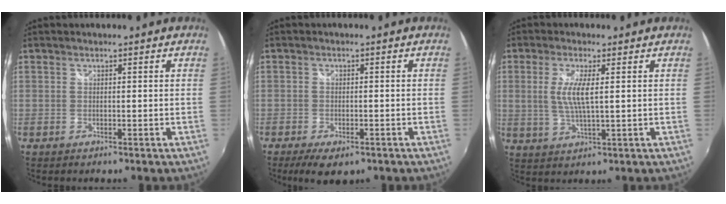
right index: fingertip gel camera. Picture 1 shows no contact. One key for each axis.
{"total": 6.4, "fx": -4.1, "fy": 2.9, "fz": 3.9, "tx": -0.092, "ty": -0.023, "tz": -0.068}
{"total": 5.8, "fx": 0.9, "fy": 1.0, "fz": 5.7, "tx": -0.116, "ty": -0.005, "tz": 0.018}